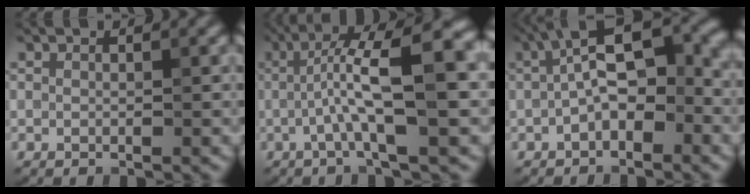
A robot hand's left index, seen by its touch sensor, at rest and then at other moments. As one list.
[{"total": 9.7, "force": [0.0, 2.1, 9.4], "torque": [-0.144, 0.023, -0.007]}, {"total": 7.9, "force": [-0.3, 3.5, 7.0], "torque": [-0.119, 0.028, -0.021]}]